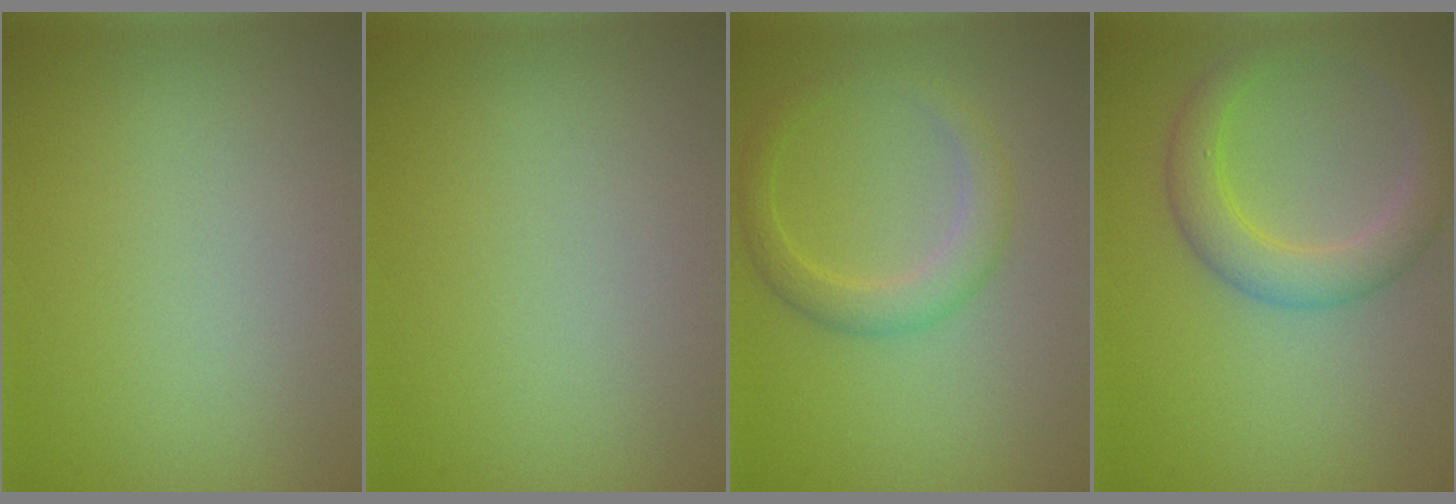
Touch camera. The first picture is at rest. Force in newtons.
{"total": 0.0}
{"total": 2.8, "press": 2.8, "slide": 0.2}
{"total": 4.0, "press": 4.0, "slide": 0.2}